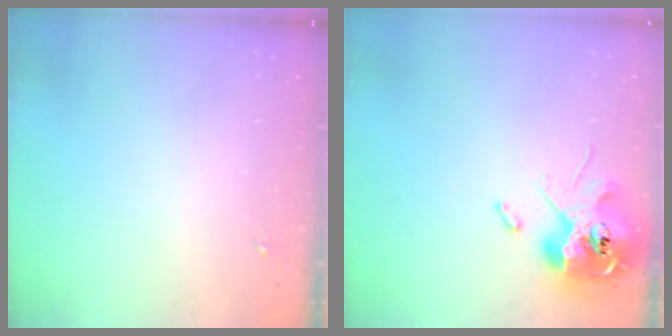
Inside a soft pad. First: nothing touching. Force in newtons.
{"total": 12.8, "press": 12.6, "slide": 2.2}